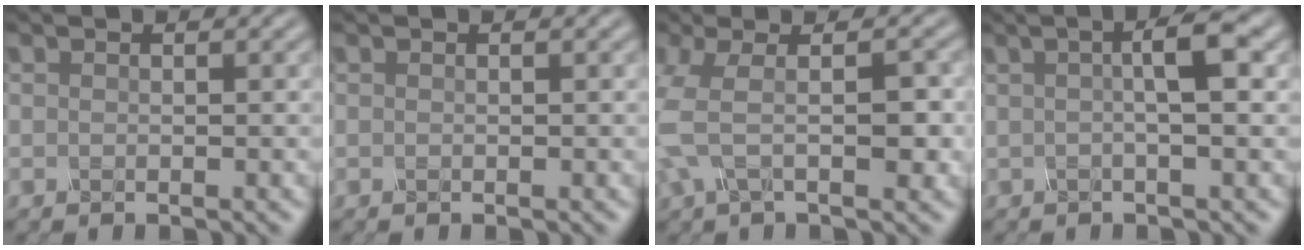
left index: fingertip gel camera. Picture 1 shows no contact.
{"total": 0.0}
{"total": 5.9, "force": [-0.4, 2.4, 5.4], "torque": [-0.123, 0.003, -0.013]}
{"total": 4.0, "force": [0.7, 0.8, 3.9], "torque": [-0.056, 0.011, 0.005]}